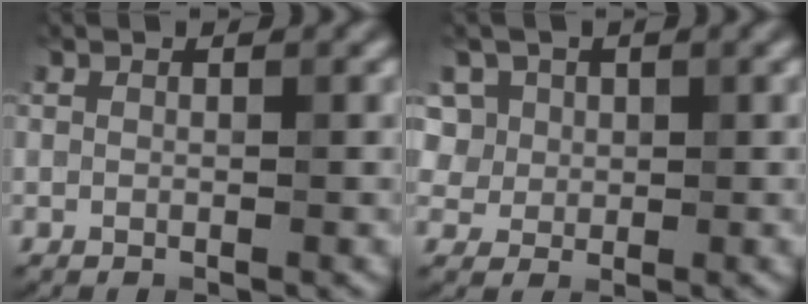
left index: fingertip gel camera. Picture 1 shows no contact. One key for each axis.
{"total": 4.6, "fx": 2.1, "fy": 4.0, "fz": 1.0, "tx": -0.022, "ty": 0.009, "tz": 0.028}